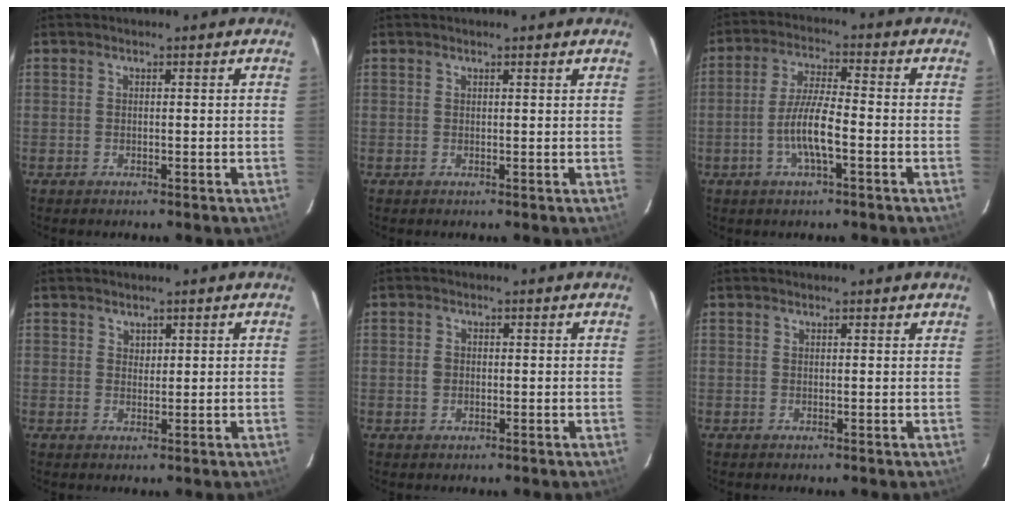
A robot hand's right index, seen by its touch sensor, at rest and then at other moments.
{"total": 0.8, "force": [0.8, -0.1, 0.3], "torque": [-0.011, -0.002, 0.006]}
{"total": 7.8, "force": [-2.7, 1.3, 7.2], "torque": [-0.146, 0.002, -0.051]}
{"total": 1.3, "force": [0.9, 0.9, 0.1], "torque": [0.001, 0.003, 0.016]}
{"total": 1.9, "force": [-0.2, 1.5, 1.1], "torque": [-0.022, 0.004, -0.004]}
{"total": 1.1, "force": [1.0, 0.4, 0.4], "torque": [-0.010, 0.005, 0.010]}